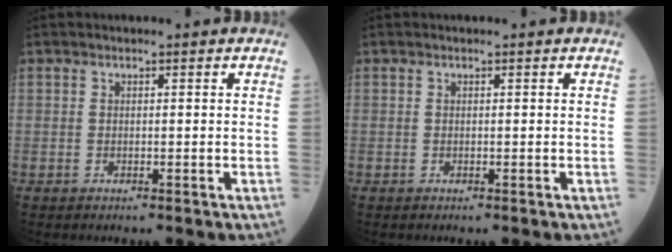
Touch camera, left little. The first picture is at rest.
{"total": 0.0}